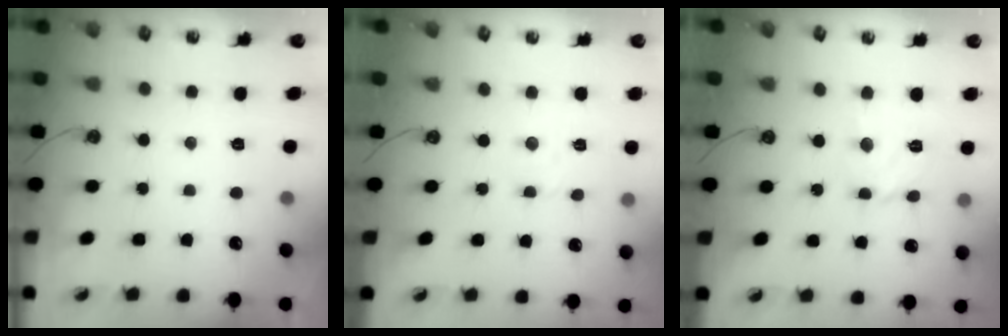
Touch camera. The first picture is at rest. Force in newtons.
{"total": 2.2, "press": 2.2, "slide": 0.6}
{"total": 10.2, "press": 10.1, "slide": 1.4}